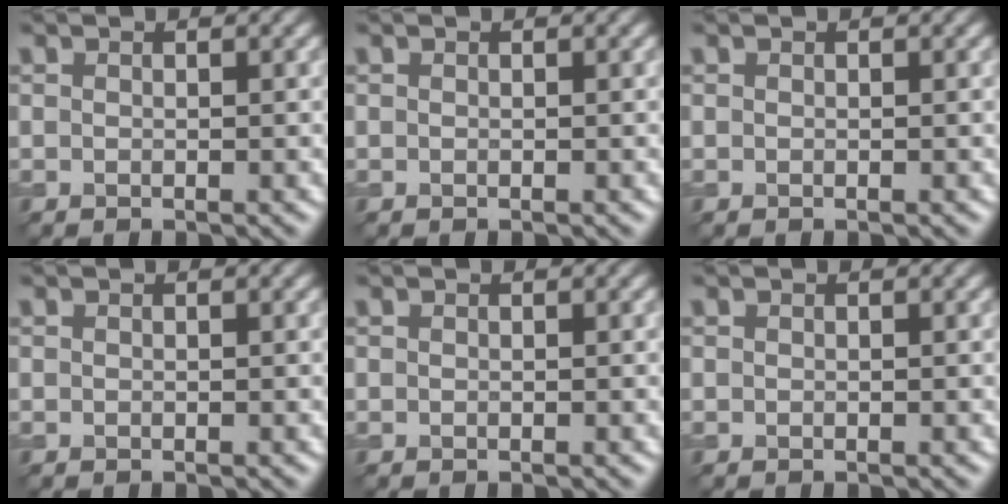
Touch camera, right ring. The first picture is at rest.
{"total": 0.0}
{"total": 0.0}
{"total": 0.0}
{"total": 0.0}
{"total": 0.0}